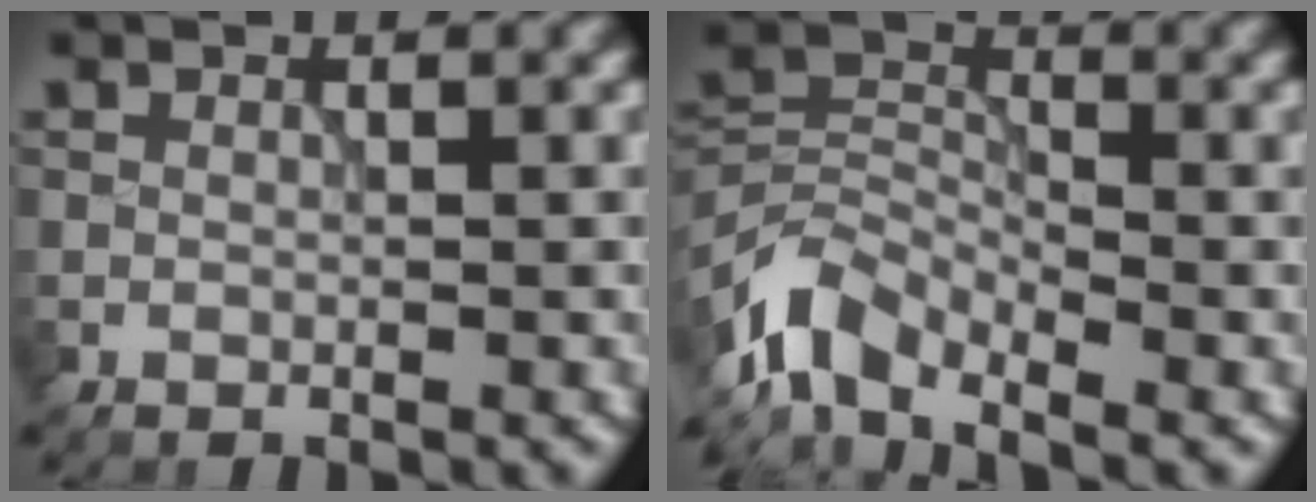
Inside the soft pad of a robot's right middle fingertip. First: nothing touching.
{"total": 5.9, "force": [-4.4, 2.8, 3.0], "torque": [-0.051, -0.001, -0.102]}